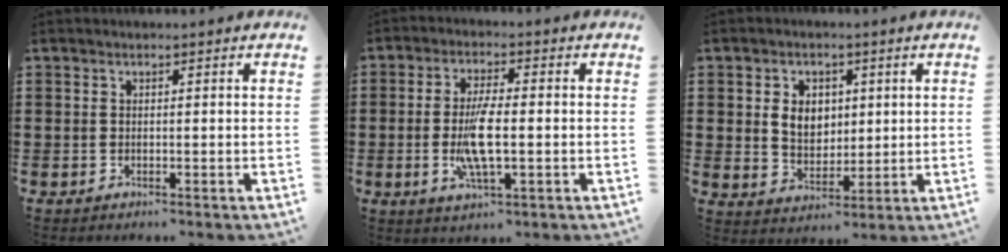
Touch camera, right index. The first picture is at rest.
{"total": 7.2, "force": [-1.1, 1.9, 6.8], "torque": [-0.151, -0.013, -0.027]}
{"total": 5.4, "force": [1.0, 4.2, 3.2], "torque": [-0.068, 0.010, 0.014]}